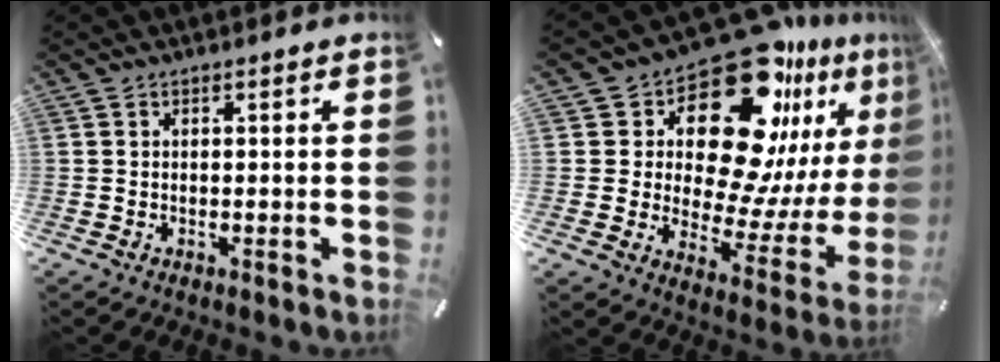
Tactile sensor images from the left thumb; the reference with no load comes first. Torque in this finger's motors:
{"motor_torque": [2.51, 2.50, 2.10, -0.67, 0.02]}